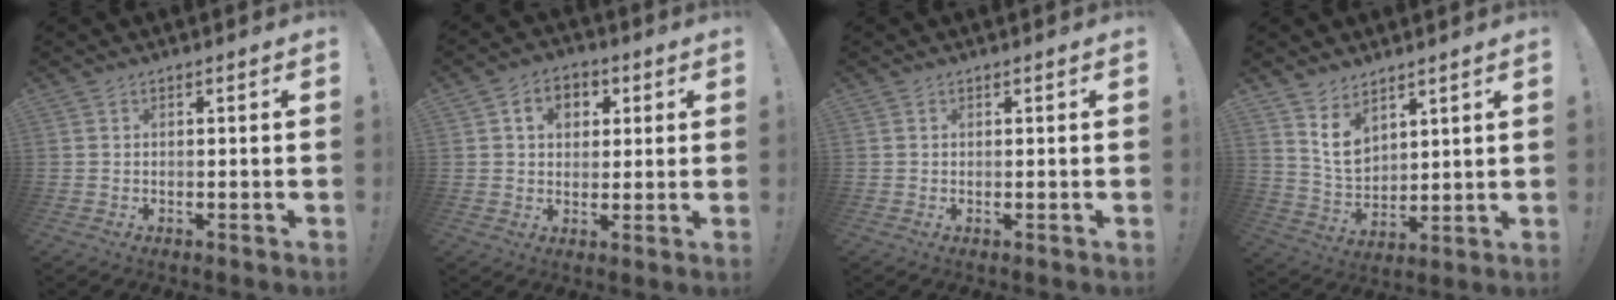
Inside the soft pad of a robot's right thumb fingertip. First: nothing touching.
{"total": 7.9, "force": [2.5, 6.3, 4.0], "torque": [-0.047, -0.004, 0.045]}
{"total": 0.0}
{"total": 8.5, "force": [5.6, 5.6, 3.0], "torque": [-0.045, -0.042, 0.111]}